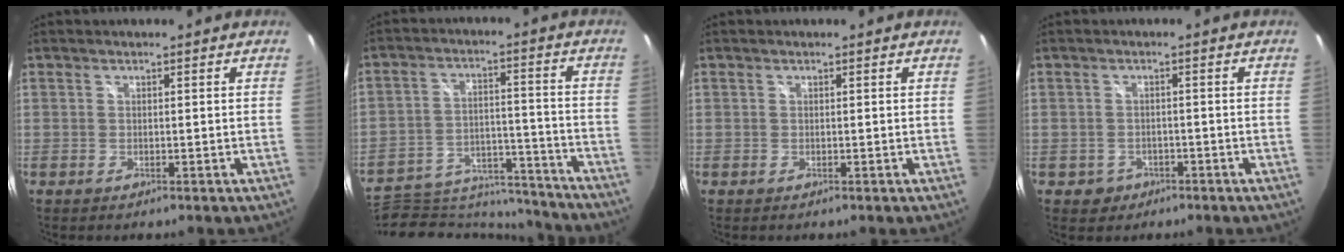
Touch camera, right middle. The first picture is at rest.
{"total": 16.9, "force": [-15.4, 5.5, 4.2], "torque": [-0.093, 0.017, -0.221]}
{"total": 0.0}
{"total": 3.3, "force": [-1.5, 2.8, 0.5], "torque": [-0.021, 0.002, -0.019]}